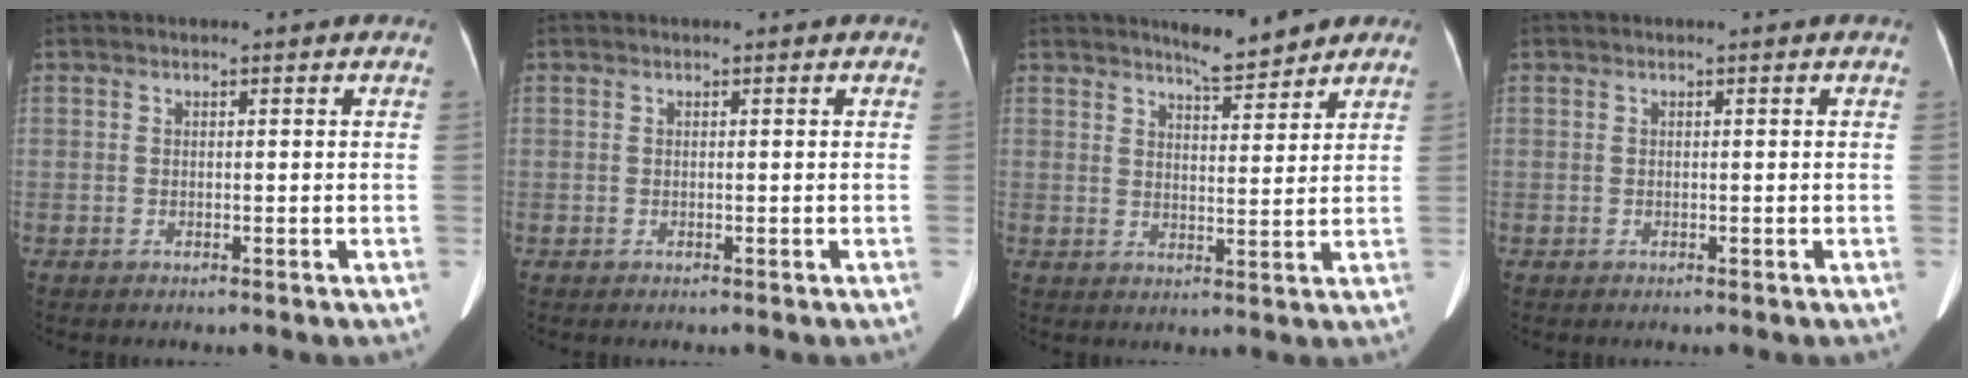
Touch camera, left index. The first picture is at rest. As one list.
[{"total": 0.0}, {"total": 5.7, "force": [5.1, 1.1, 2.5], "torque": [-0.037, 0.001, 0.076]}, {"total": 0.0}]